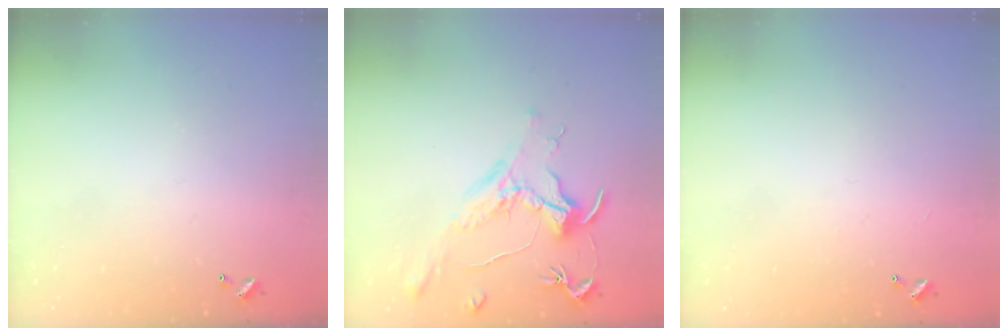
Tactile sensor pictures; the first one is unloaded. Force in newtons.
{"total": 1.6, "press": 1.4, "slide": 0.7}
{"total": 1.0, "press": 0.9, "slide": 0.5}